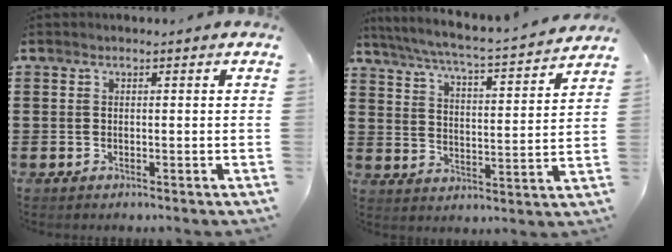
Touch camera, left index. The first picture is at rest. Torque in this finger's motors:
{"motor_torque": [1.08, -1.06, 0.30, 0.16]}